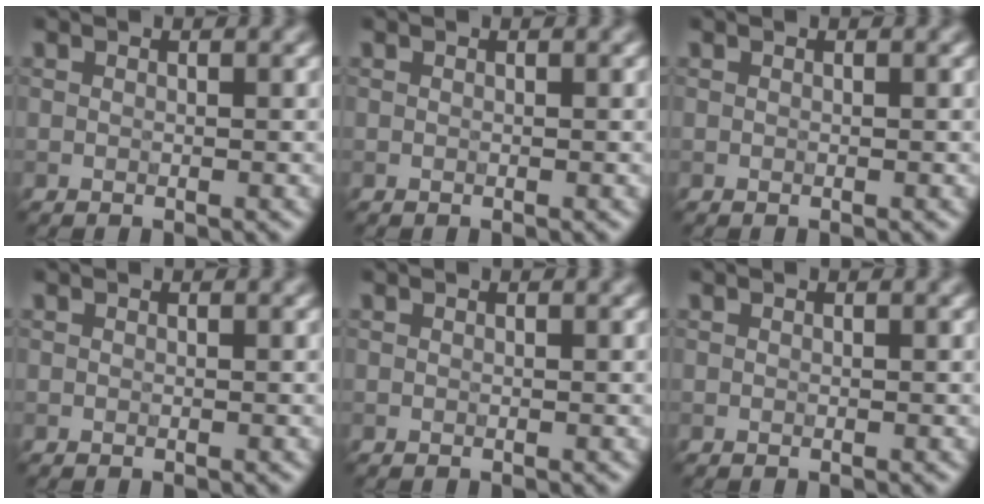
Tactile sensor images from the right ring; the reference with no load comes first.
{"total": 0.0}
{"total": 0.0}
{"total": 0.0}
{"total": 0.0}
{"total": 0.0}